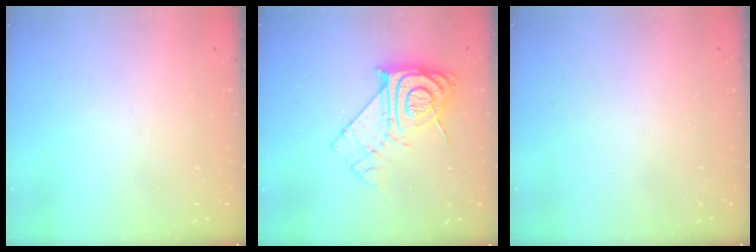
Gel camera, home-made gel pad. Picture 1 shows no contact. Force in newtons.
{"total": 15.1, "press": 15.0, "slide": 1.6}
{"total": 1.8, "press": 1.8, "slide": 0.2}